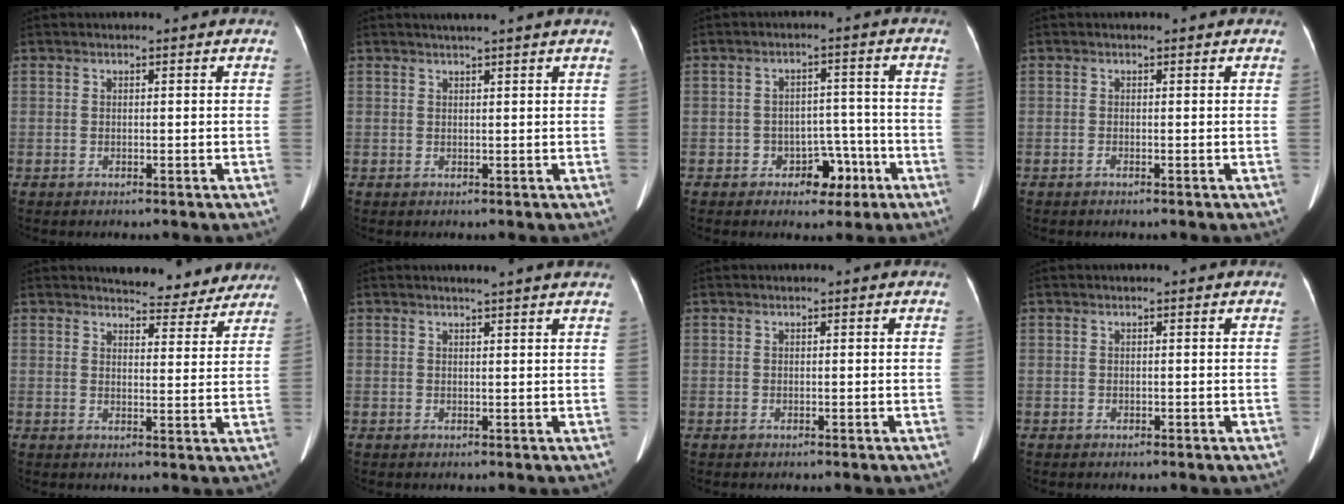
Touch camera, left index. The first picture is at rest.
{"total": 2.4, "force": [2.0, -0.7, 1.2], "torque": [-0.012, 0.010, 0.034]}
{"total": 5.2, "force": [-2.9, 3.5, 2.6], "torque": [-0.032, 0.020, -0.034]}
{"total": 0.0}
{"total": 9.3, "force": [8.8, 2.4, 1.5], "torque": [0.000, -0.013, 0.093]}
{"total": 4.6, "force": [4.1, -0.4, 2.1], "torque": [-0.030, 0.013, 0.042]}
{"total": 0.0}
{"total": 0.0}